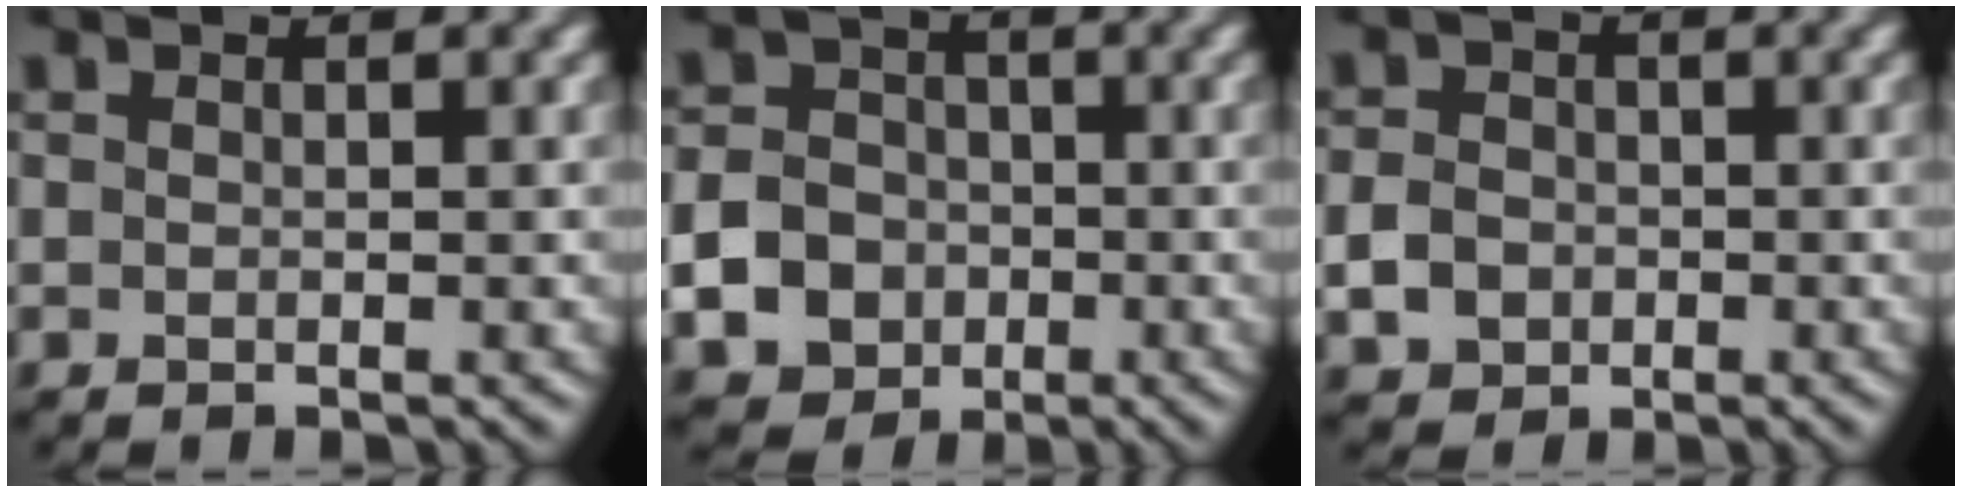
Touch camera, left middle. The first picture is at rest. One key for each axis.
{"total": 11.2, "fx": -4.4, "fy": 9.9, "fz": 2.5, "tx": -0.074, "ty": -0.035, "tz": -0.094}
{"total": 3.1, "fx": -1.2, "fy": 2.5, "fz": 1.3, "tx": -0.027, "ty": 0.001, "tz": -0.027}